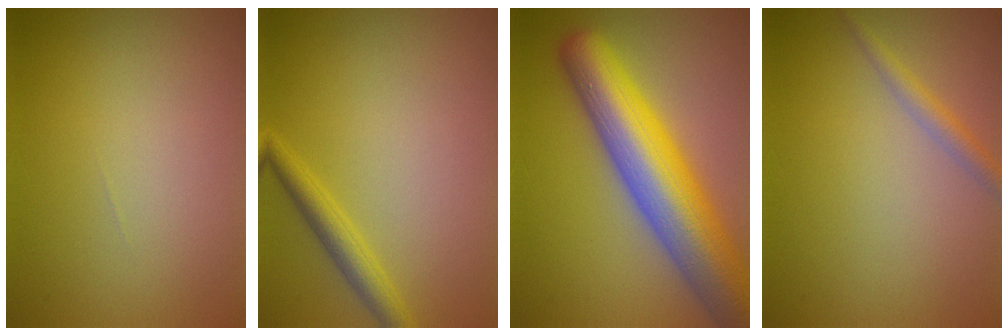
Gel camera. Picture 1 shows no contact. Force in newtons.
{"total": 2.4, "press": 2.4, "slide": 0.2}
{"total": 11.8, "press": 11.8, "slide": 0.6}
{"total": 1.8, "press": 1.8, "slide": 0.0}